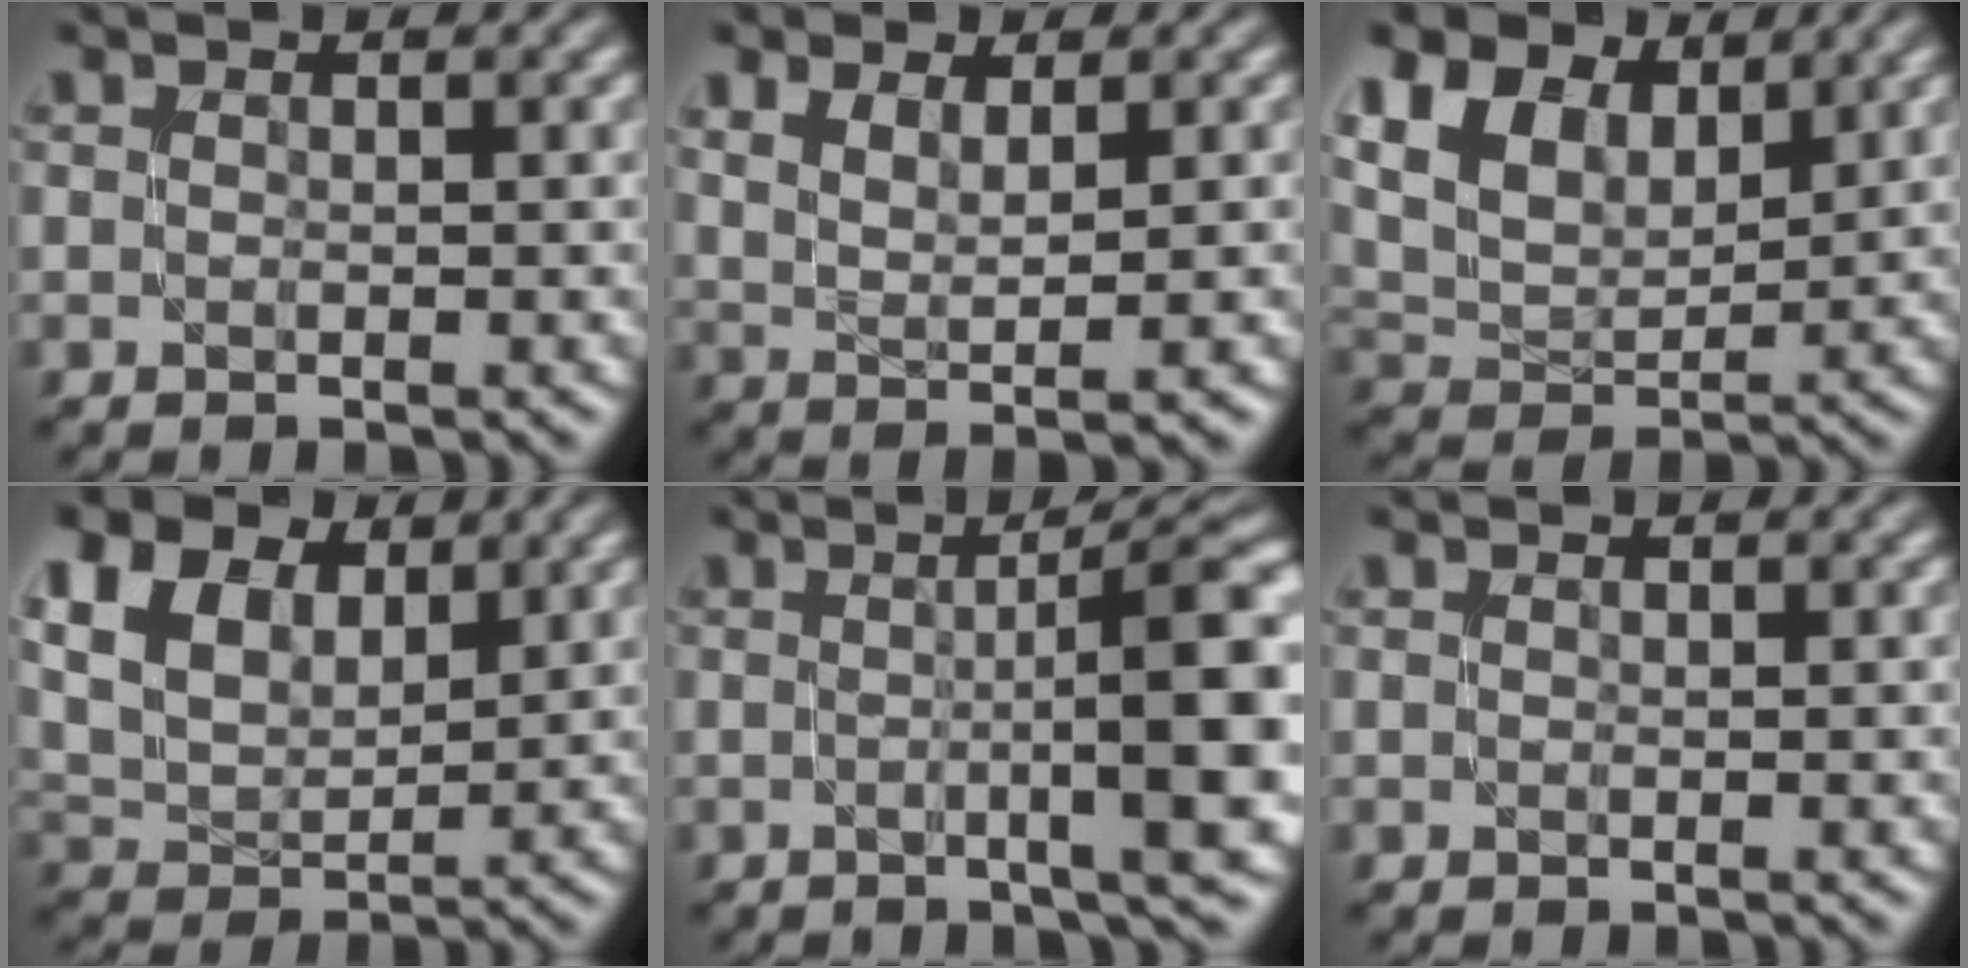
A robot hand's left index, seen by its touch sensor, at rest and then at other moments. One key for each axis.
{"total": 3.0, "fx": 1.5, "fy": 1.0, "fz": 2.4, "tx": -0.049, "ty": -0.008, "tz": 0.033}
{"total": 8.4, "fx": 5.0, "fy": 4.7, "fz": 4.9, "tx": -0.123, "ty": 0.018, "tz": 0.079}
{"total": 7.5, "fx": 4.1, "fy": 4.4, "fz": 4.6, "tx": -0.112, "ty": 0.012, "tz": 0.069}
{"total": 10.2, "fx": 0.1, "fy": 2.1, "fz": 10.0, "tx": -0.107, "ty": 0.011, "tz": 0.001}
{"total": 0.0}